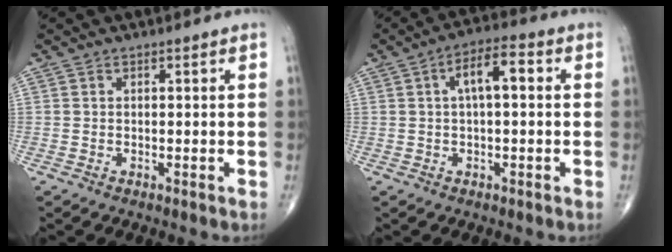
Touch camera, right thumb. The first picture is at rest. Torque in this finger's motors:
{"motor_torque": [1.85, 3.16, 0.50, -0.02, 0.06]}